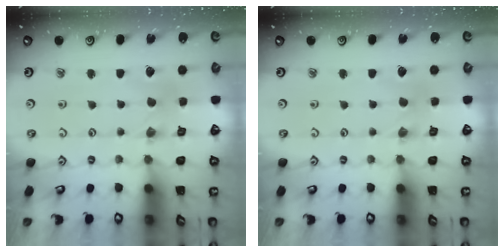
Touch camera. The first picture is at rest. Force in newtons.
{"total": 0.0}